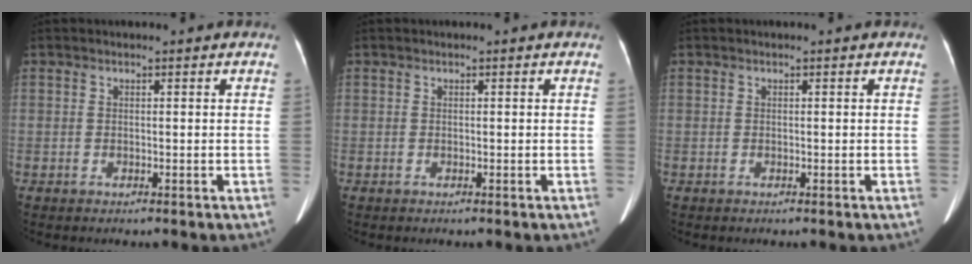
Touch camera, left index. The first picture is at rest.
{"total": 0.0}
{"total": 0.0}